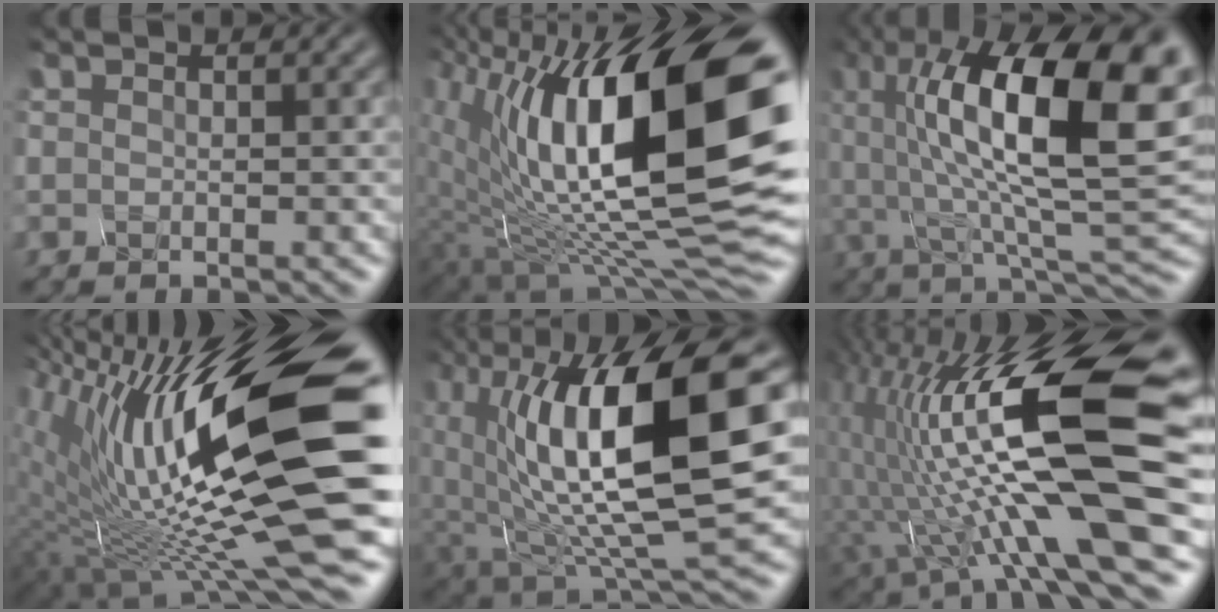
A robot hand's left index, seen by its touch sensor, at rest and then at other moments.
{"total": 19.3, "force": [3.4, 7.3, 17.6], "torque": [-0.286, 0.013, 0.056]}
{"total": 17.4, "force": [3.9, 6.3, 15.8], "torque": [-0.245, 0.018, 0.056]}
{"total": 18.9, "force": [0.9, 4.7, 18.3], "torque": [-0.302, -0.008, 0.009]}
{"total": 15.0, "force": [1.7, 6.6, 13.3], "torque": [-0.228, -0.021, 0.031]}
{"total": 16.4, "force": [2.3, 4.1, 15.7], "torque": [-0.290, 0.004, 0.047]}